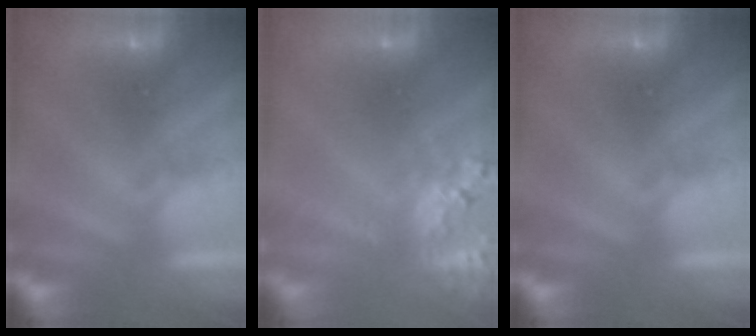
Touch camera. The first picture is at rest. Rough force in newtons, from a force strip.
{"total": 2.6}
{"total": 0.0}